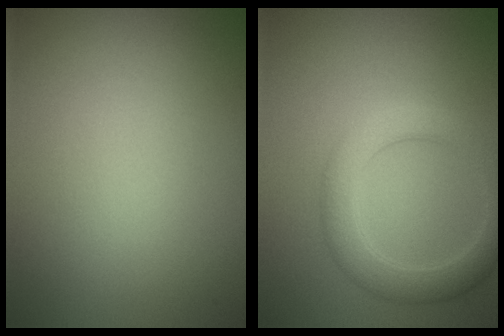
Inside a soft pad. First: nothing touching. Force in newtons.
{"total": 3.8, "press": 3.7, "slide": 0.4}